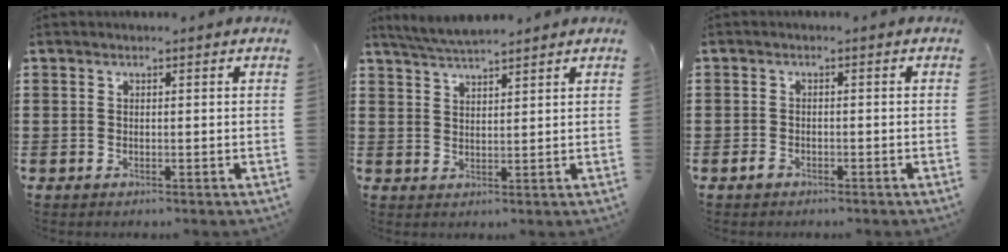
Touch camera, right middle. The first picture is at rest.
{"total": 3.8, "force": [3.6, 0.2, 1.2], "torque": [-0.035, -0.005, 0.068]}
{"total": 1.6, "force": [-1.2, 0.8, 0.7], "torque": [-0.023, -0.005, -0.025]}